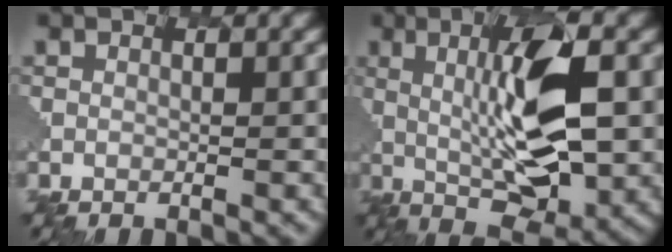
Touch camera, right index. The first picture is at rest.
{"total": 6.9, "force": [0.8, 2.0, 6.6], "torque": [-0.151, 0.009, -0.011]}